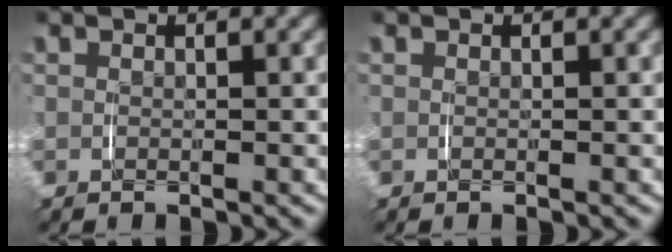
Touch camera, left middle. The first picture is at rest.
{"total": 0.0}